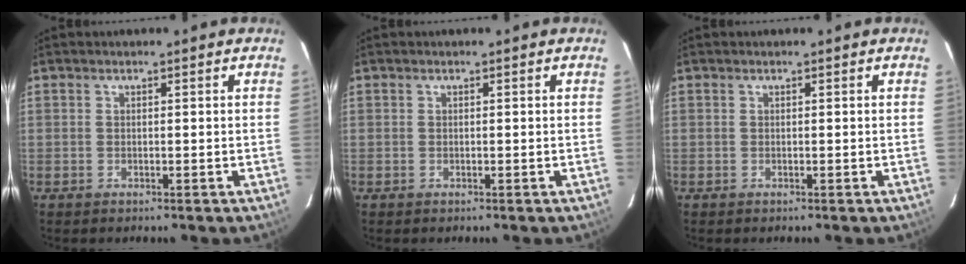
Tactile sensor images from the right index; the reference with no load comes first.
{"total": 0.0}
{"total": 0.0}